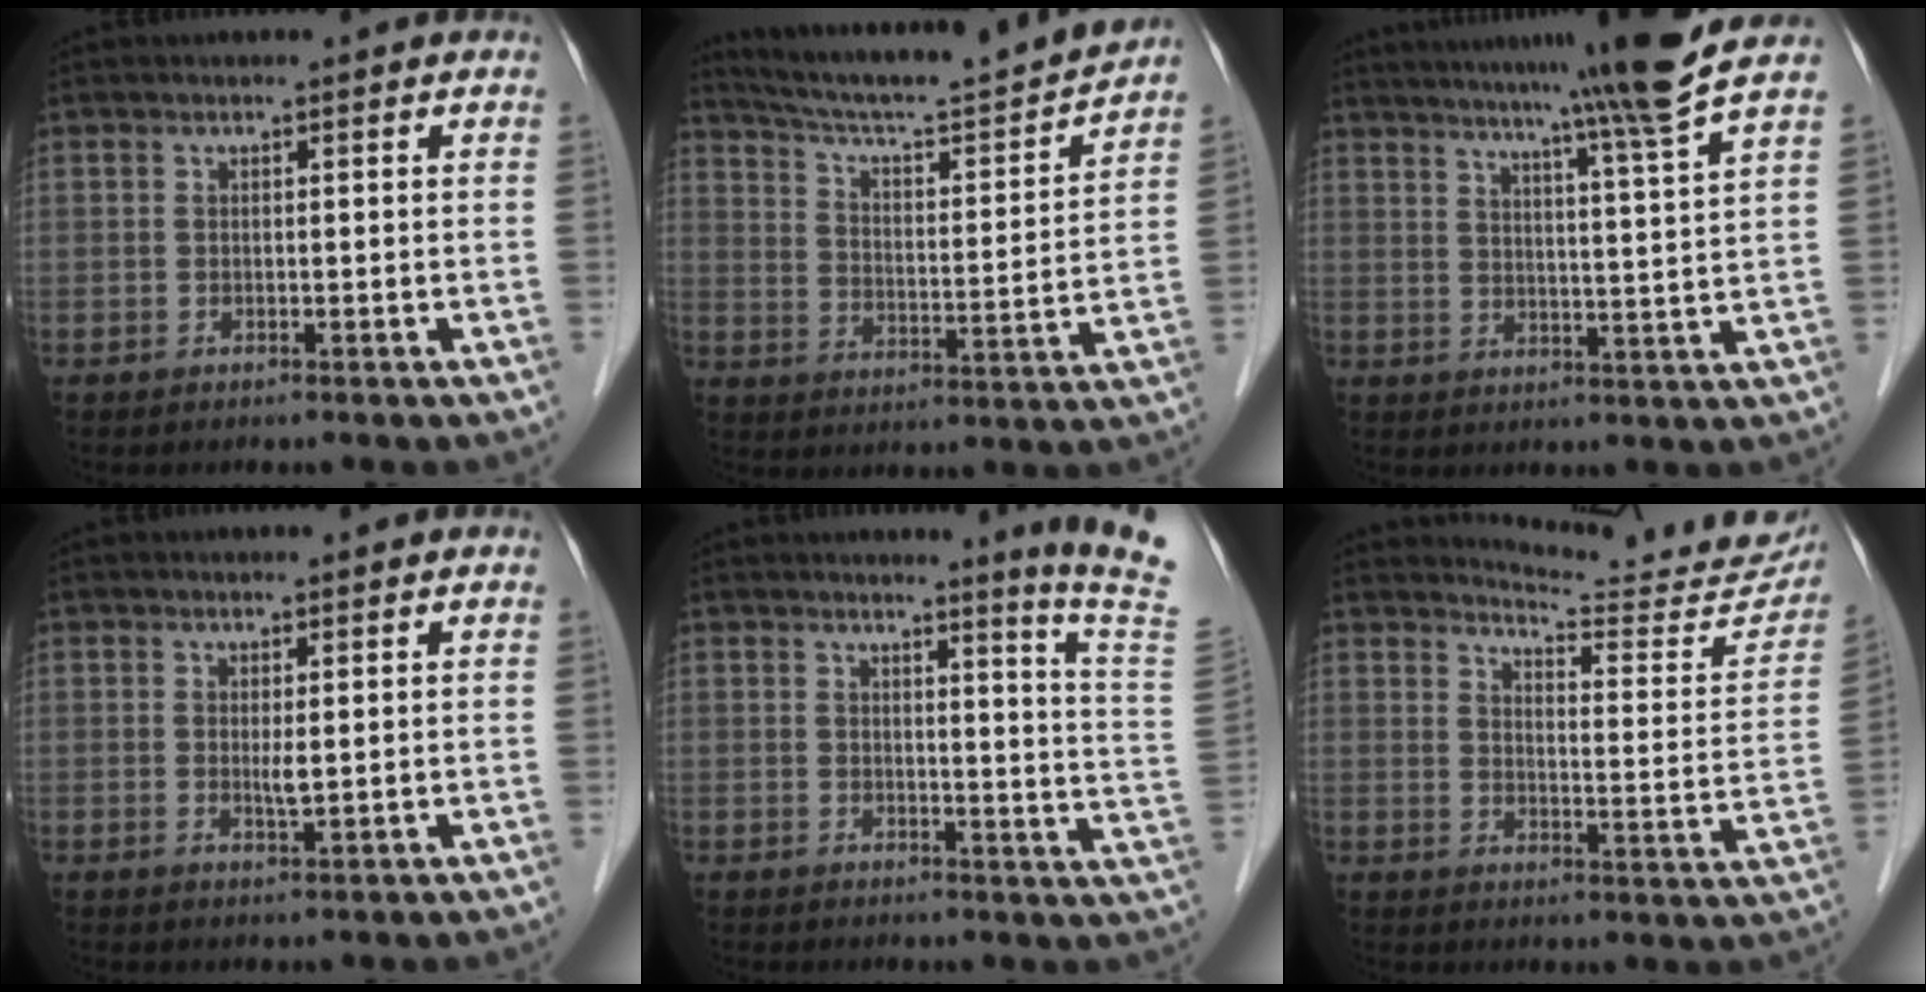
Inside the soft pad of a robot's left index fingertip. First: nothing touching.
{"total": 19.0, "force": [17.6, -0.5, 7.3], "torque": [-0.124, -0.020, 0.262]}
{"total": 14.1, "force": [11.6, -3.2, 7.4], "torque": [-0.119, -0.033, 0.152]}
{"total": 1.5, "force": [0.3, 0.1, 1.5], "torque": [-0.032, -0.005, 0.010]}
{"total": 9.3, "force": [7.7, -3.3, 4.0], "torque": [-0.056, -0.089, 0.076]}
{"total": 16.8, "force": [16.4, 1.8, 3.4], "torque": [-0.033, -0.088, 0.185]}